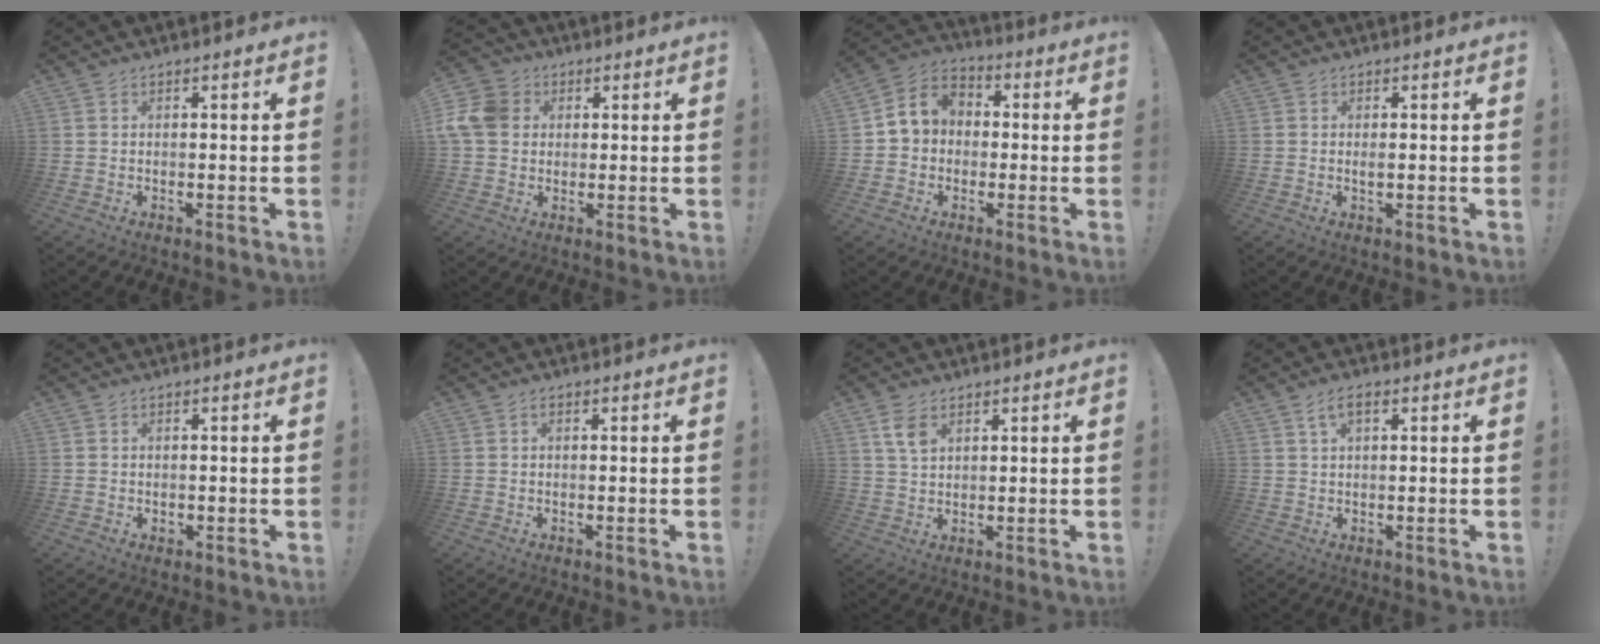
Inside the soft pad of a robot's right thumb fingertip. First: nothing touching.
{"total": 11.5, "force": [2.1, 9.4, 6.4], "torque": [-0.132, 0.005, 0.042]}
{"total": 8.2, "force": [0.4, 7.2, 3.9], "torque": [-0.059, 0.015, 0.013]}
{"total": 1.0, "force": [-0.1, 0.2, 1.0], "torque": [-0.013, -0.003, -0.004]}
{"total": 0.8, "force": [-0.1, 0.8, 0.2], "torque": [-0.003, 0.004, -0.001]}
{"total": 0.7, "force": [-0.1, 0.4, 0.5], "torque": [-0.013, 0.003, -0.002]}
{"total": 5.1, "force": [2.6, 2.9, 3.4], "torque": [-0.056, -0.010, 0.048]}
{"total": 3.7, "force": [1.5, 1.6, 3.0], "torque": [-0.054, 0.002, 0.025]}